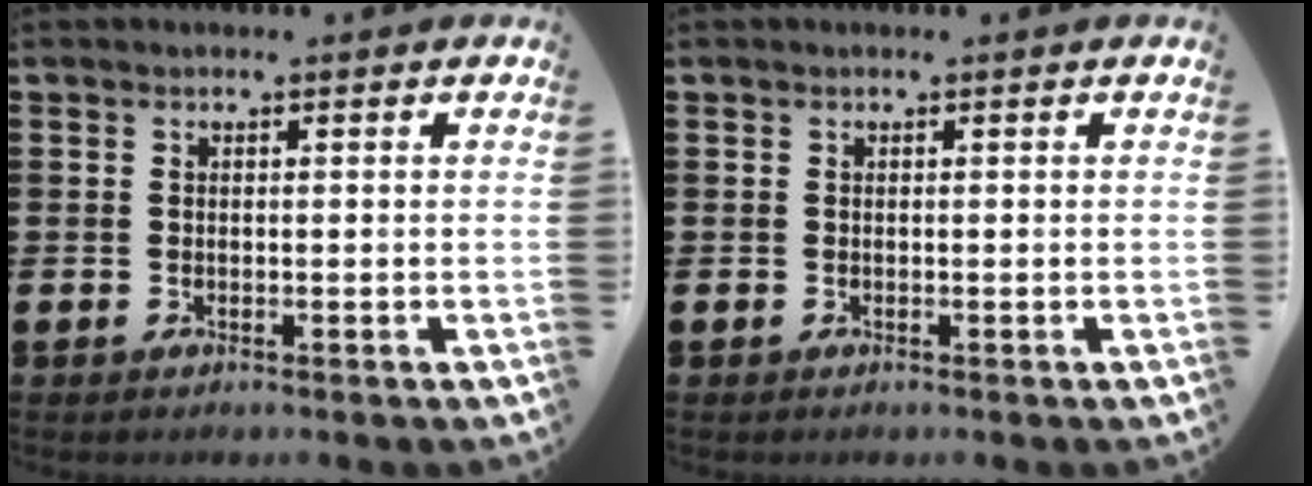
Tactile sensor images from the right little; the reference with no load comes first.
{"total": 0.0}